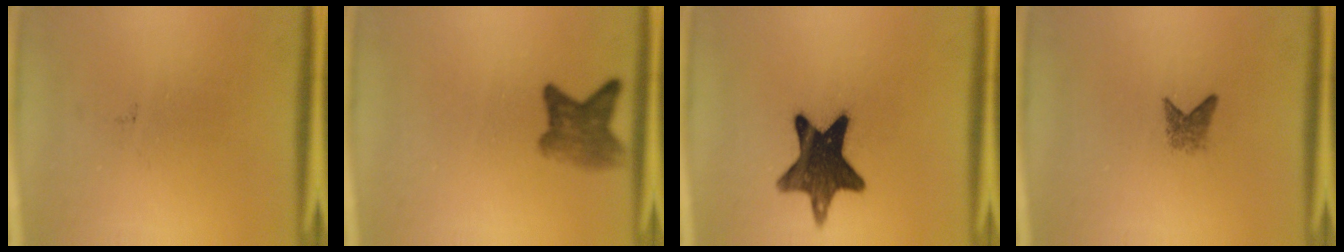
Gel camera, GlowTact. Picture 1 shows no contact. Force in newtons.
{"total": 4.2}
{"total": 14.2}
{"total": 1.6}